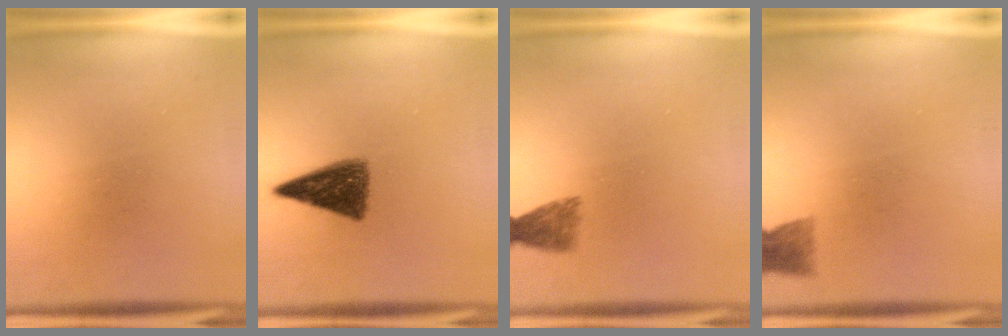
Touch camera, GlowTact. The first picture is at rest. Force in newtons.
{"total": 9.0}
{"total": 3.0}
{"total": 3.0}